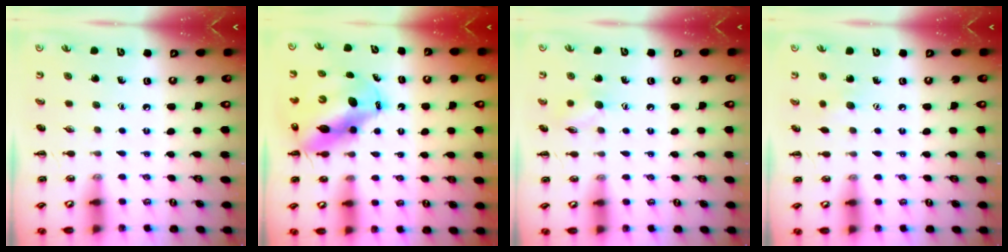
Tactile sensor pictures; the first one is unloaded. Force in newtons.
{"total": 12.6, "press": 12.1, "slide": 3.2}
{"total": 7.1, "press": 7.0, "slide": 1.1}
{"total": 3.0, "press": 2.9, "slide": 0.6}